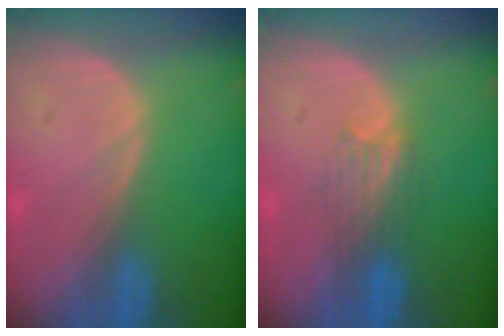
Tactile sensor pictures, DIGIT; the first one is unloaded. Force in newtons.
{"total": 3.3, "press": 3.2, "slide": 0.6}